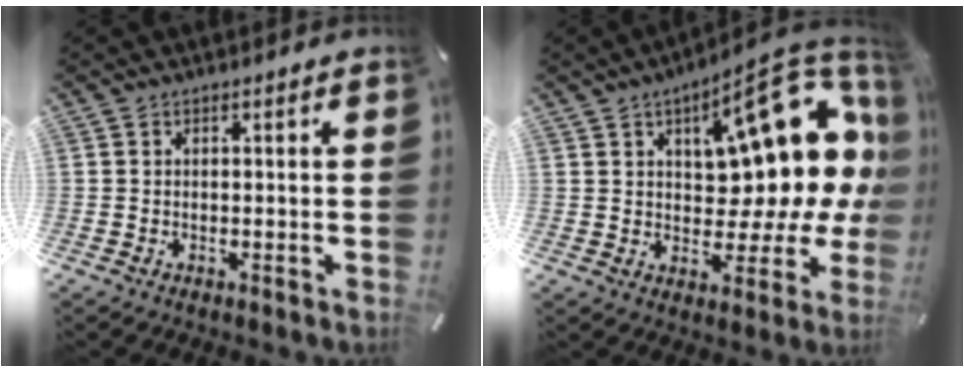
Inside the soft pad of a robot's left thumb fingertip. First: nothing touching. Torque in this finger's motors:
{"motor_torque": [2.48, 2.53, 1.58, -1.19, 0.12]}